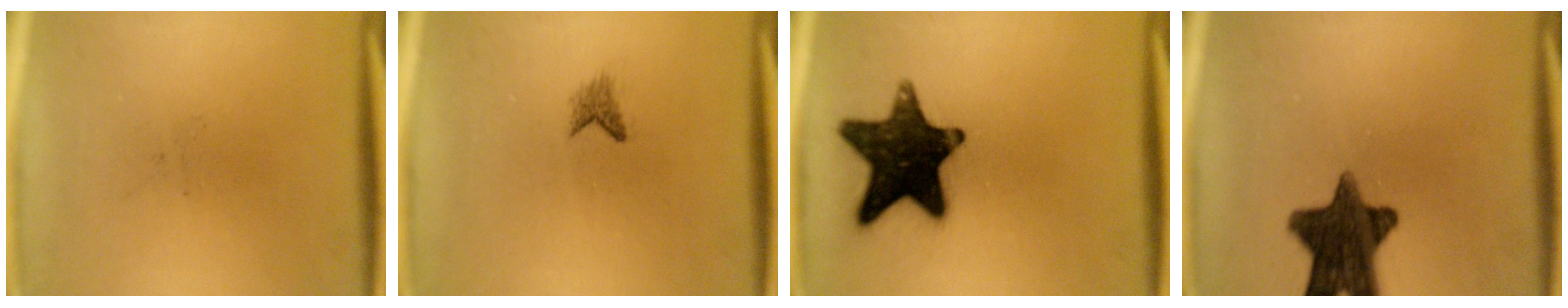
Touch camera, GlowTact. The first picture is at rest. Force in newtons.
{"total": 1.2}
{"total": 16.6}
{"total": 13.4}